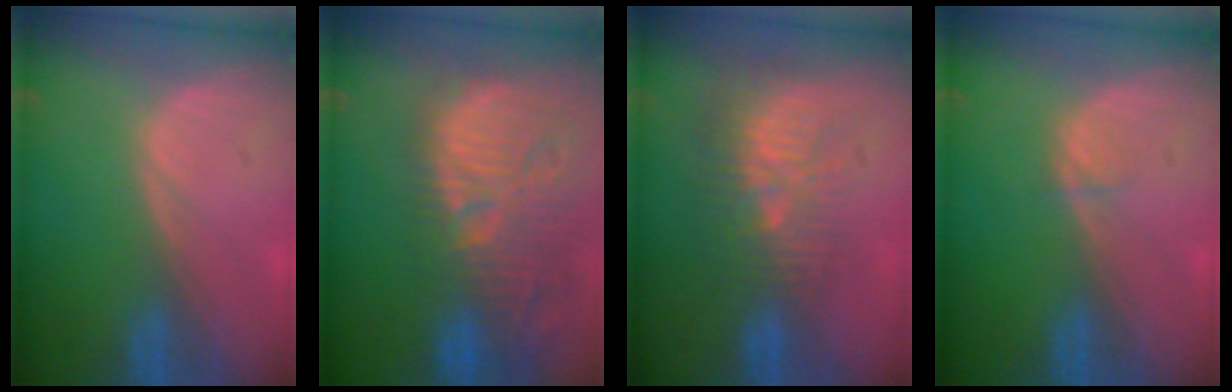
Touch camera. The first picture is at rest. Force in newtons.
{"total": 14.8, "press": 13.2, "slide": 6.8}
{"total": 10.3, "press": 8.9, "slide": 5.2}
{"total": 0.8, "press": 0.8, "slide": 0.1}